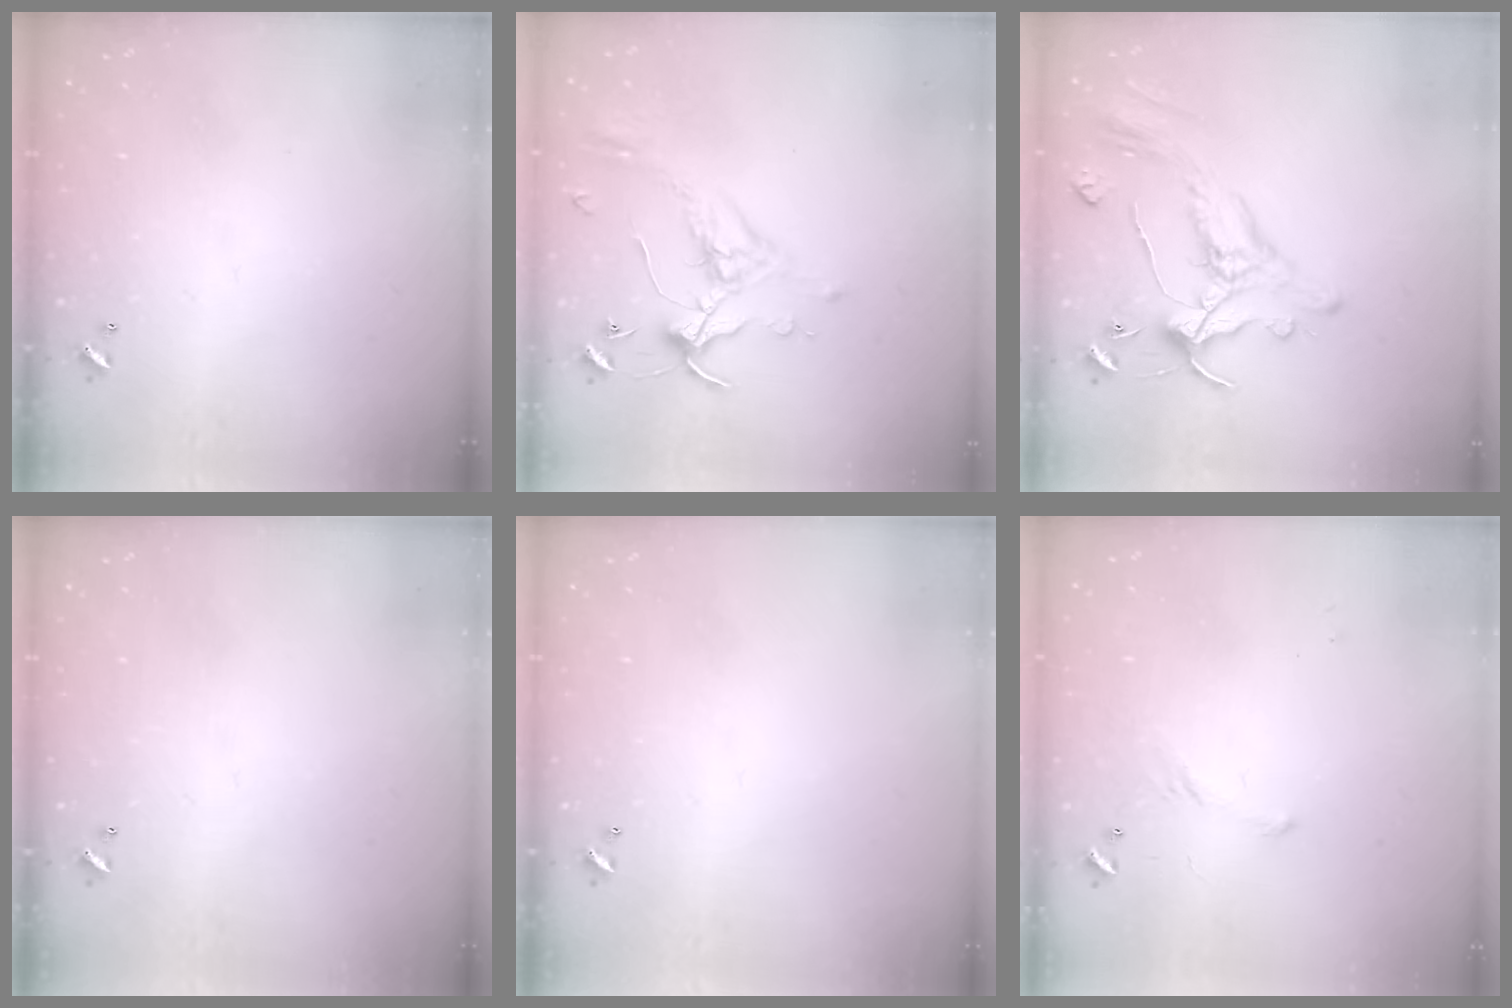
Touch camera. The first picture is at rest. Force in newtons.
{"total": 0.7, "press": 0.6, "slide": 0.4}
{"total": 2.5, "press": 2.2, "slide": 1.2}
{"total": 0.0}
{"total": 0.0}
{"total": 4.7, "press": 4.6, "slide": 0.9}